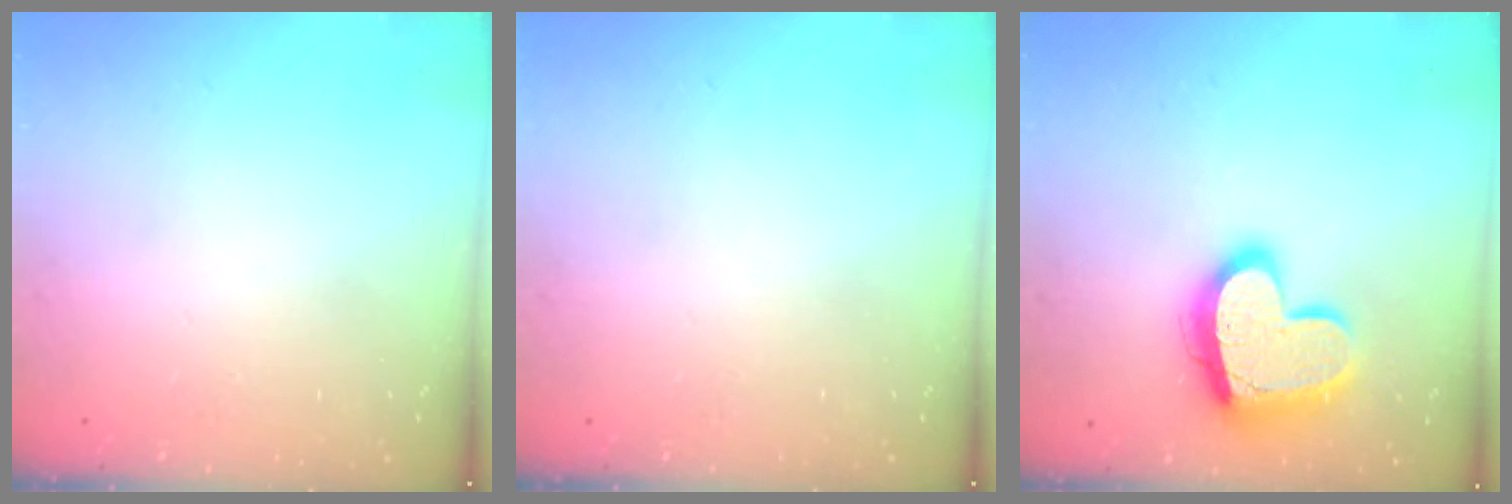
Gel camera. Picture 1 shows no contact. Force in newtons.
{"total": 0.0}
{"total": 18.1, "press": 18.1, "slide": 1.6}